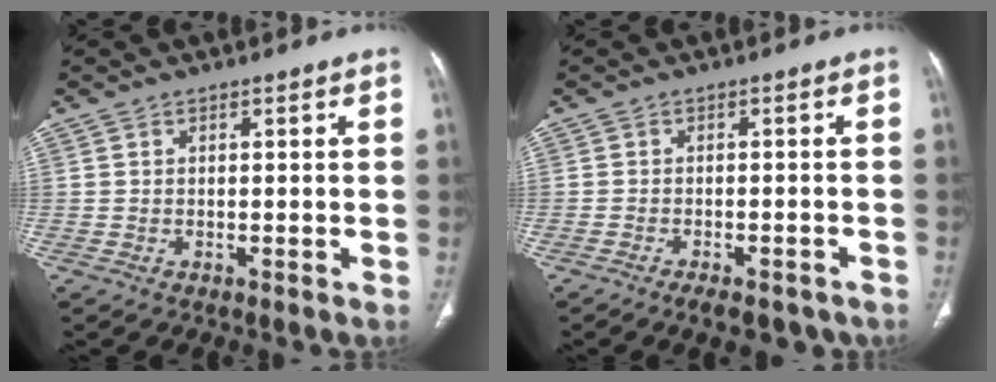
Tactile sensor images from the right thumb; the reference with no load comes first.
{"total": 6.7, "force": [-5.2, 2.8, 3.2], "torque": [-0.033, 0.024, -0.065]}